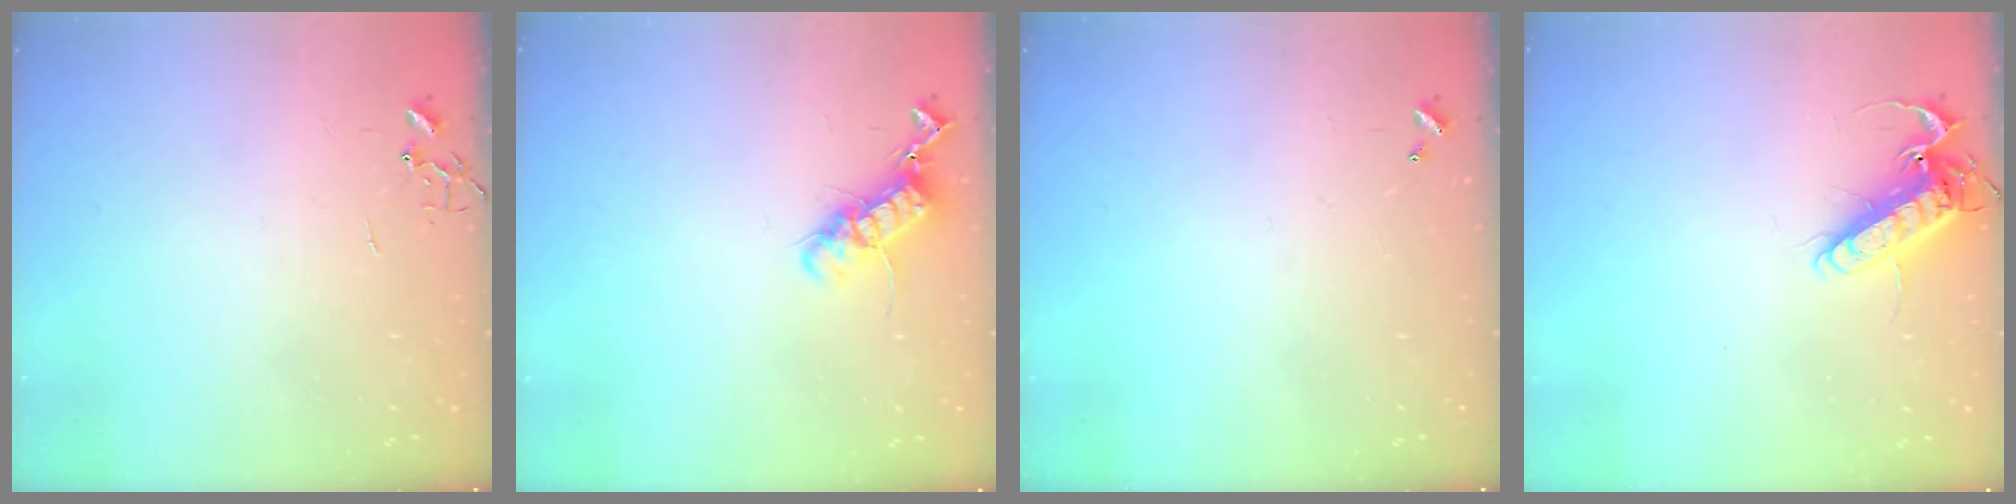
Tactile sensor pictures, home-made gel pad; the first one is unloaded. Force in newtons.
{"total": 12.5, "press": 12.5, "slide": 0.4}
{"total": 0.0}
{"total": 13.4, "press": 13.2, "slide": 2.1}